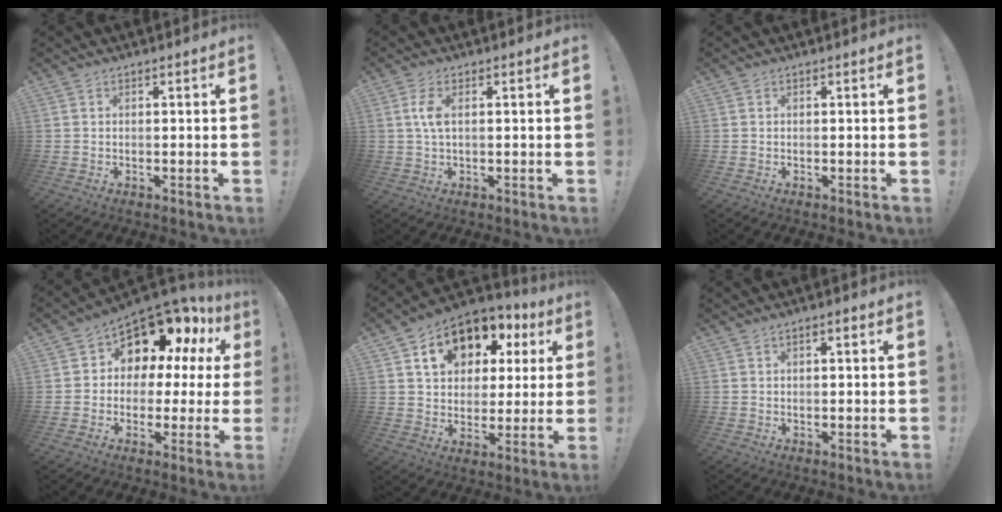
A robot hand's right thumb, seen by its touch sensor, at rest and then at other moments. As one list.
[{"total": 4.2, "force": [0.6, 1.6, 3.9], "torque": [-0.077, -0.001, 0.007]}, {"total": 0.0}, {"total": 12.6, "force": [7.6, 7.2, 7.0], "torque": [-0.101, -0.068, 0.134]}, {"total": 14.9, "force": [7.1, 10.5, 7.9], "torque": [-0.125, -0.033, 0.131]}, {"total": 1.1, "force": [0.3, 0.4, 0.9], "torque": [-0.024, 0.005, 0.005]}]